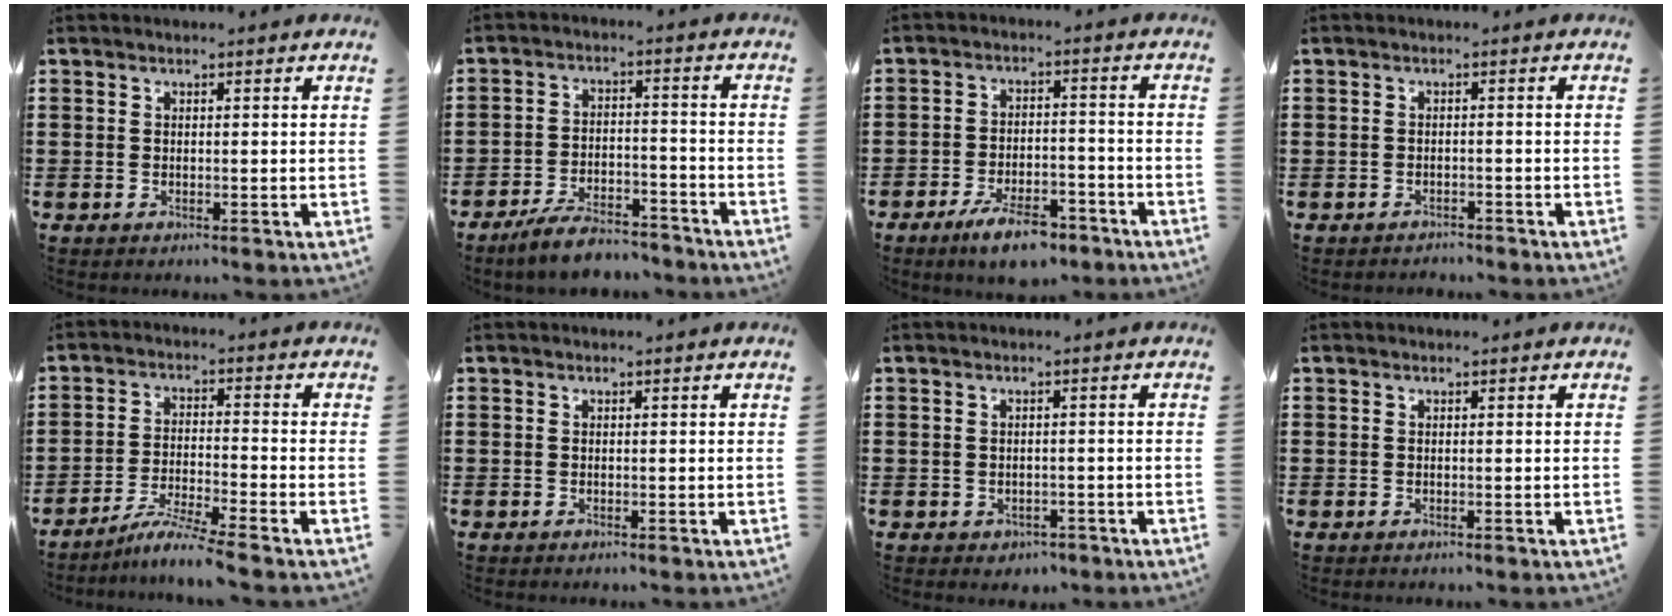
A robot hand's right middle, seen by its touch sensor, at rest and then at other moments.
{"total": 6.3, "force": [-5.9, 1.1, 2.1], "torque": [-0.042, 0.007, -0.113]}
{"total": 6.9, "force": [-5.1, 2.1, 4.0], "torque": [-0.081, 0.006, -0.096]}
{"total": 1.3, "force": [-1.3, 0.2, -0.2], "torque": [-0.001, 0.000, -0.028]}
{"total": 5.4, "force": [-4.7, -0.7, 2.5], "torque": [-0.053, -0.020, -0.090]}
{"total": 0.0}
{"total": 0.7, "force": [-0.5, 0.5, 0.0], "torque": [-0.004, -0.001, -0.012]}
{"total": 0.0}